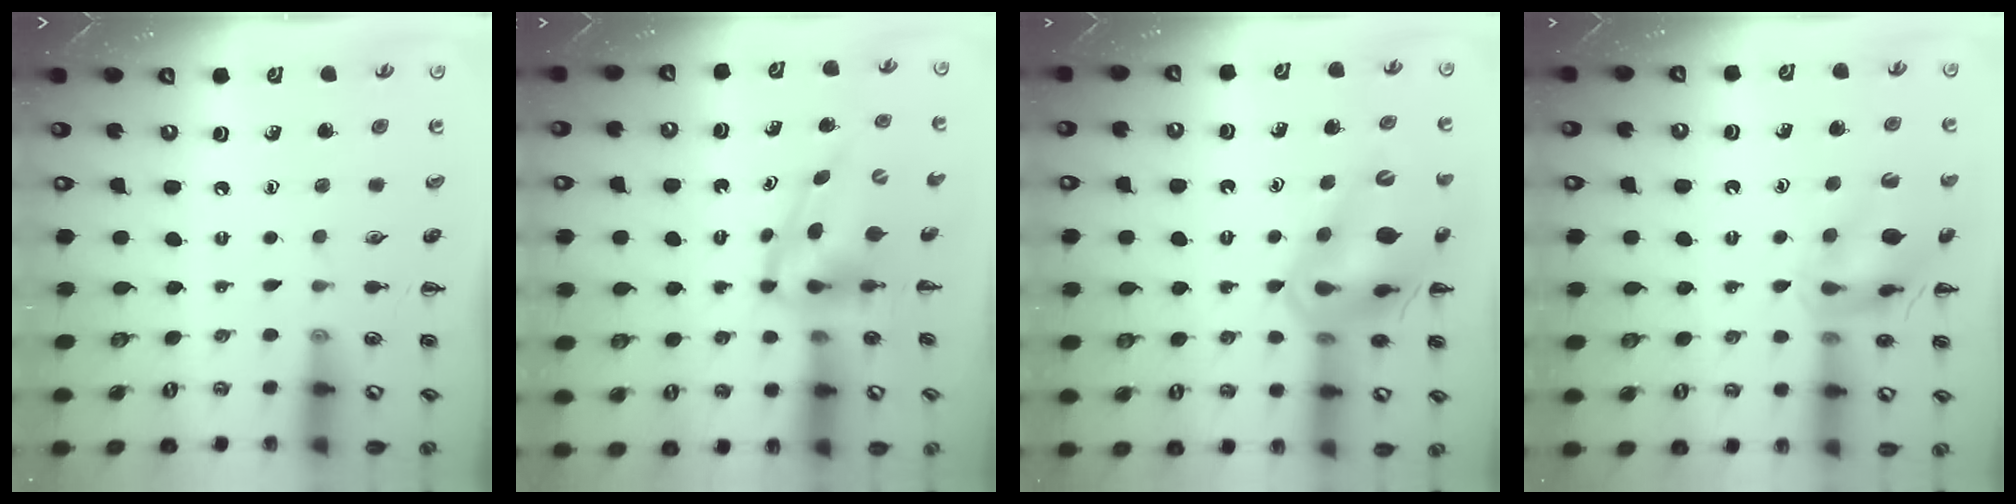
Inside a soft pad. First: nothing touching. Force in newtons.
{"total": 5.3, "press": 5.3, "slide": 0.7}
{"total": 17.9, "press": 17.6, "slide": 3.5}
{"total": 15.5, "press": 15.4, "slide": 1.8}